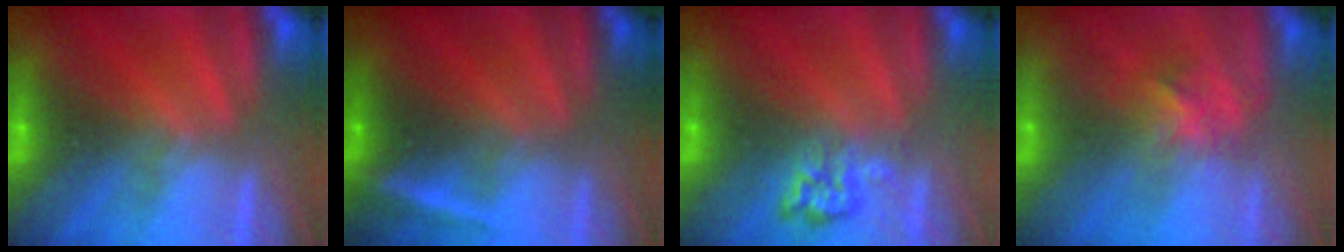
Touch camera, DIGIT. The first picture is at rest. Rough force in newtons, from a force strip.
{"total": 4.5}
{"total": 2.4}
{"total": 2.8}